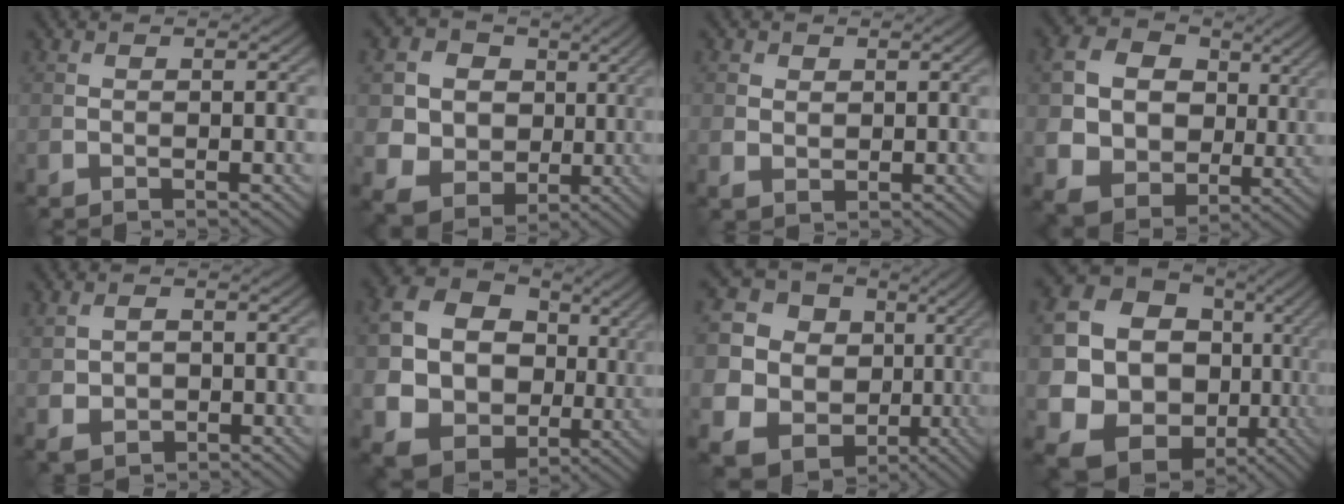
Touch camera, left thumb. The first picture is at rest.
{"total": 11.3, "force": [2.2, 10.2, 4.4], "torque": [-0.158, 0.012, 0.037]}
{"total": 1.7, "force": [0.7, 1.4, 0.7], "torque": [-0.015, -0.004, 0.015]}
{"total": 13.4, "force": [2.6, 10.9, 7.3], "torque": [-0.209, -0.001, 0.060]}
{"total": 3.0, "force": [-0.1, 2.3, 1.8], "torque": [-0.040, -0.004, 0.001]}
{"total": 16.1, "force": [2.0, 13.4, 8.7], "torque": [-0.237, -0.006, 0.055]}
{"total": 17.1, "force": [0.5, 15.7, 6.6], "torque": [-0.192, 0.005, 0.014]}
{"total": 20.0, "force": [-0.9, 17.7, 9.2], "torque": [-0.218, -0.031, -0.006]}